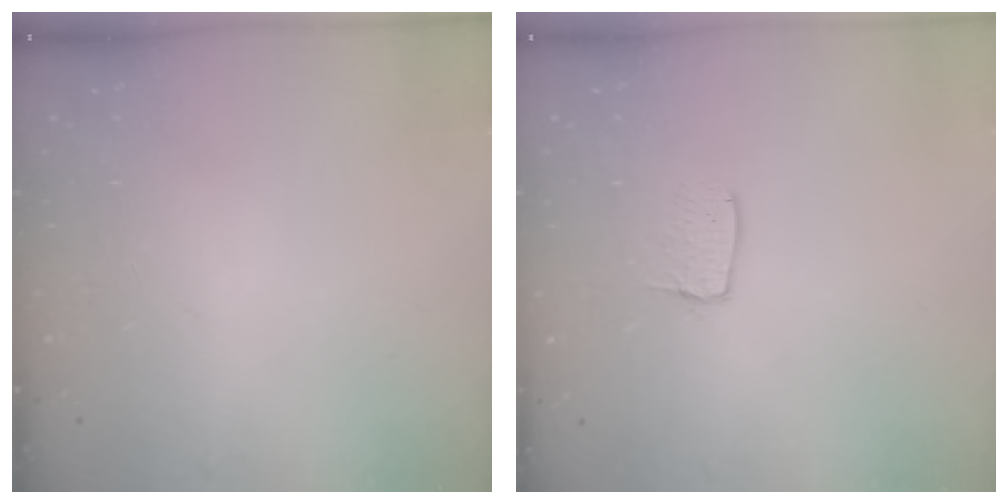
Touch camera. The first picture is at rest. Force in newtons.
{"total": 4.3, "press": 4.3, "slide": 0.3}